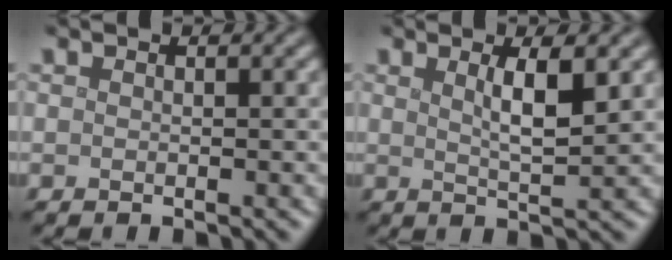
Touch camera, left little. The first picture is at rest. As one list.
[{"total": 3.4, "force": [1.2, 0.8, 3.1], "torque": [-0.044, -0.002, 0.020]}]